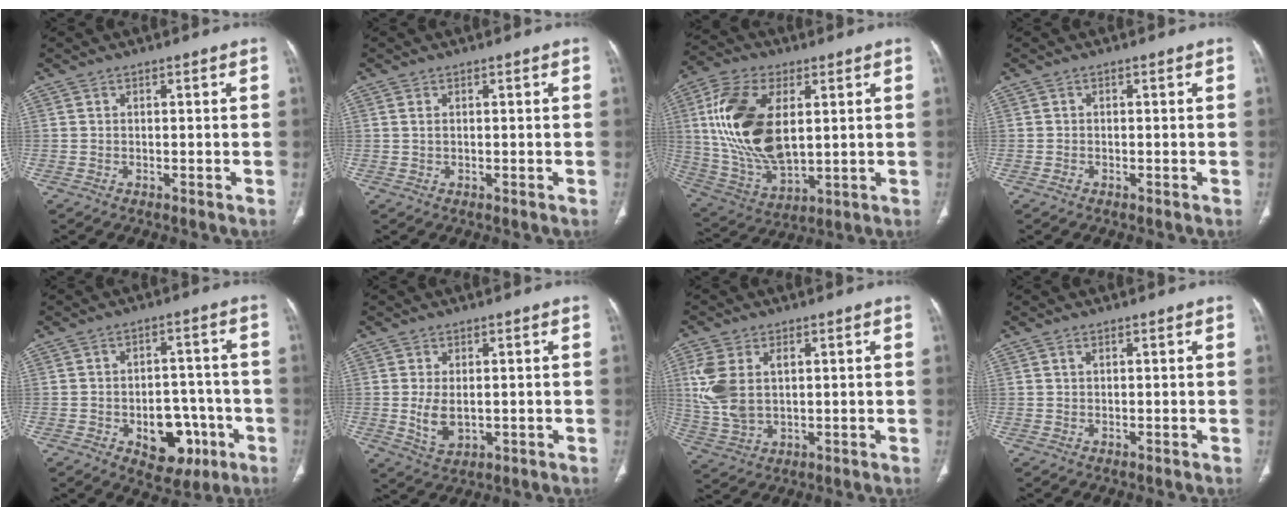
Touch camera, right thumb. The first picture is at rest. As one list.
[{"total": 0.9, "force": [0.3, 0.4, 0.7], "torque": [-0.019, 0.003, 0.008]}, {"total": 20.4, "force": [3.8, 11.2, 16.7], "torque": [-0.331, -0.016, 0.077]}, {"total": 0.6, "force": [-0.3, 0.4, 0.2], "torque": [-0.002, 0.001, -0.009]}, {"total": 11.6, "force": [-4.3, 7.6, 7.6], "torque": [-0.059, 0.035, -0.047]}, {"total": 5.2, "force": [-0.1, 3.2, 4.1], "torque": [-0.075, -0.011, 0.009]}, {"total": 10.2, "force": [2.2, 6.2, 7.8], "torque": [-0.178, 0.001, 0.054]}, {"total": 0.7, "force": [0.4, 0.4, 0.4], "torque": [-0.009, 0.002, 0.008]}]